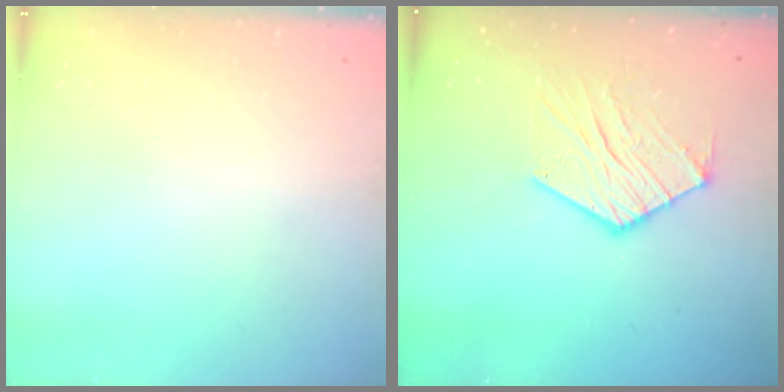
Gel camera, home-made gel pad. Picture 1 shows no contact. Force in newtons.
{"total": 10.7, "press": 10.7, "slide": 0.5}